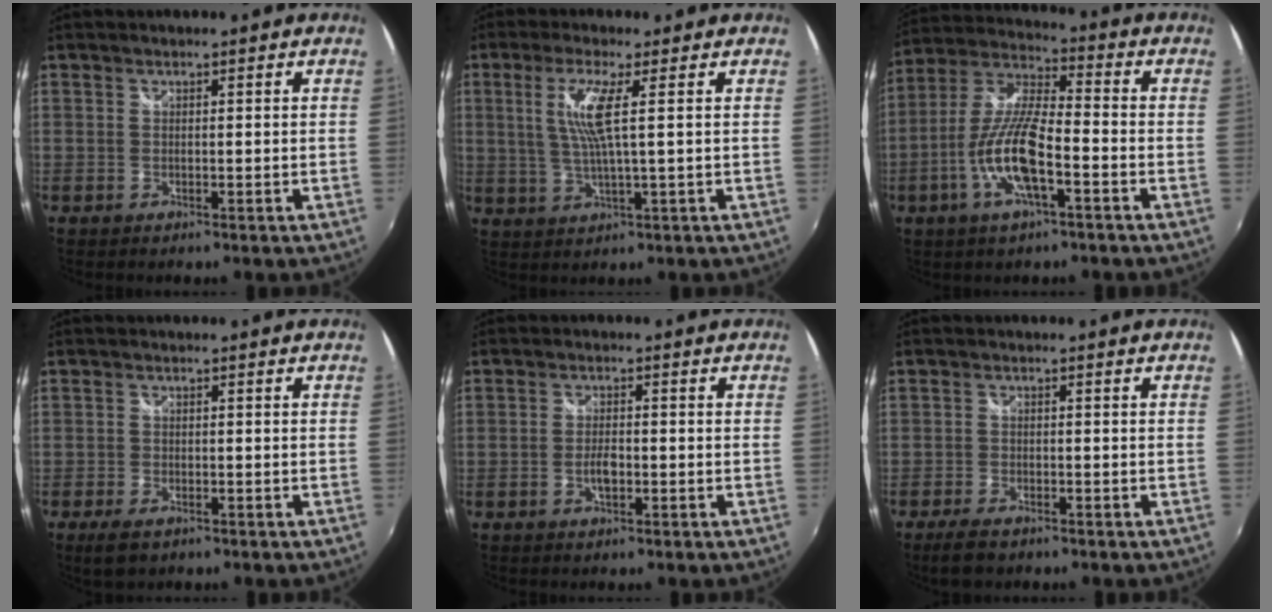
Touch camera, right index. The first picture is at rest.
{"total": 6.7, "force": [1.6, -0.3, 6.5], "torque": [-0.131, -0.005, 0.037]}
{"total": 13.0, "force": [-5.0, 3.2, 11.5], "torque": [-0.242, -0.005, -0.095]}
{"total": 3.8, "force": [-2.4, 1.8, 2.4], "torque": [-0.054, -0.011, -0.041]}
{"total": 3.0, "force": [-1.0, 1.4, 2.5], "torque": [-0.049, -0.001, -0.020]}
{"total": 4.5, "force": [-3.4, 1.6, 2.4], "torque": [-0.063, -0.009, -0.061]}